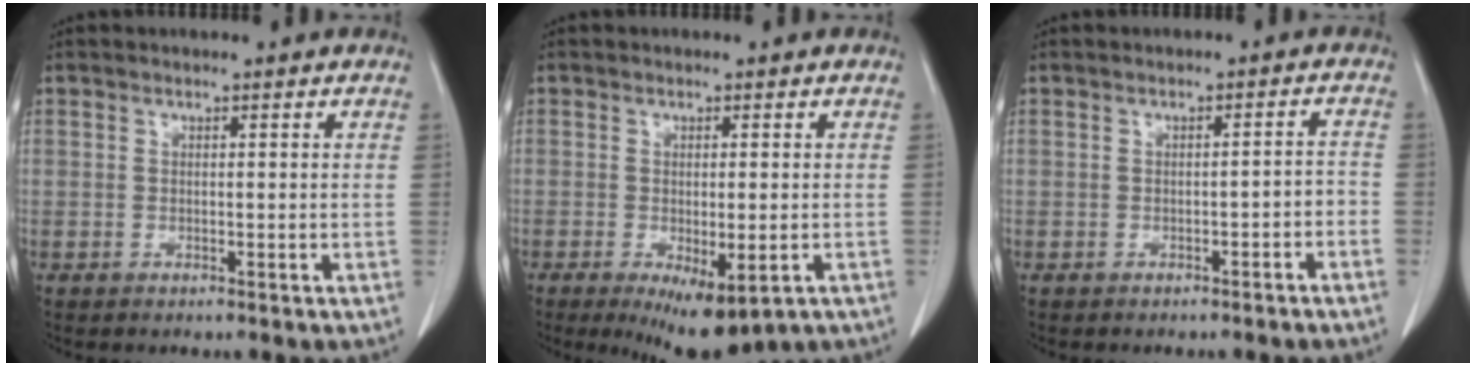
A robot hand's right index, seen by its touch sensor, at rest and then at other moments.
{"total": 8.6, "force": [-4.6, 2.9, 6.7], "torque": [-0.086, -0.018, -0.059]}
{"total": 2.5, "force": [-1.2, 0.9, 2.0], "torque": [-0.028, 0.013, -0.013]}